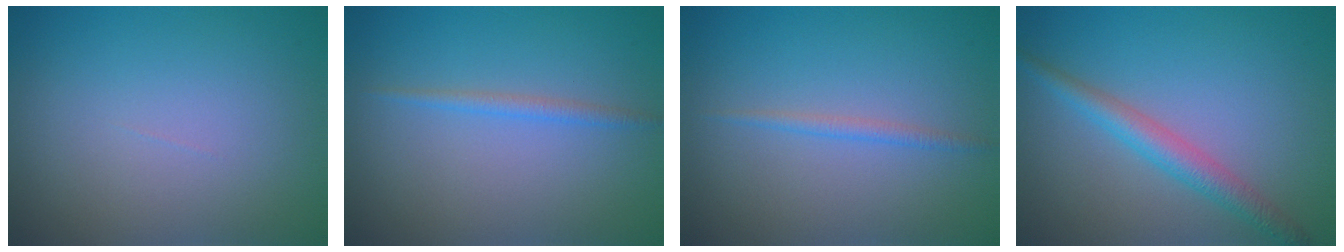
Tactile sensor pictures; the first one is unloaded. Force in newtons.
{"total": 1.2, "press": 1.2, "slide": 0.1}
{"total": 1.1, "press": 1.1, "slide": 0.1}
{"total": 3.2, "press": 3.2, "slide": 0.1}